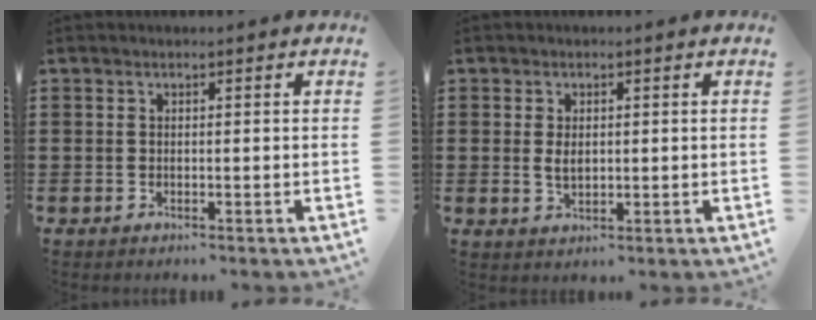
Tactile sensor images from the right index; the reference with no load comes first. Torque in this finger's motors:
{"motor_torque": [1.01, 1.13, 0.03, 0.02]}